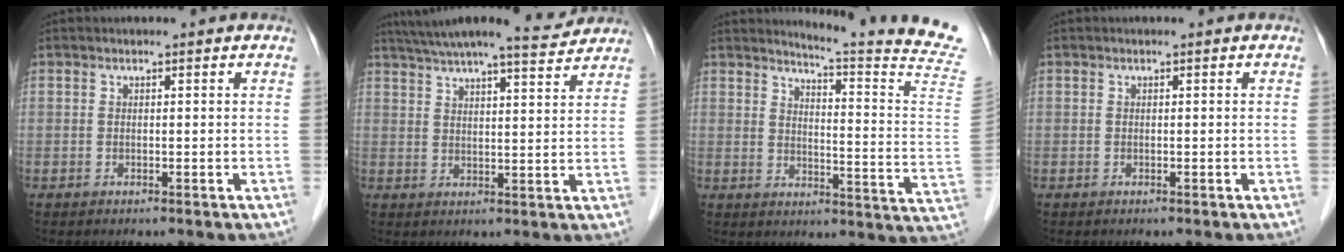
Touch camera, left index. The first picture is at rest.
{"total": 12.6, "force": [11.6, 0.5, 4.8], "torque": [-0.081, 0.008, 0.158]}
{"total": 16.8, "force": [15.9, -3.0, 4.8], "torque": [-0.080, -0.156, 0.170]}
{"total": 0.0}